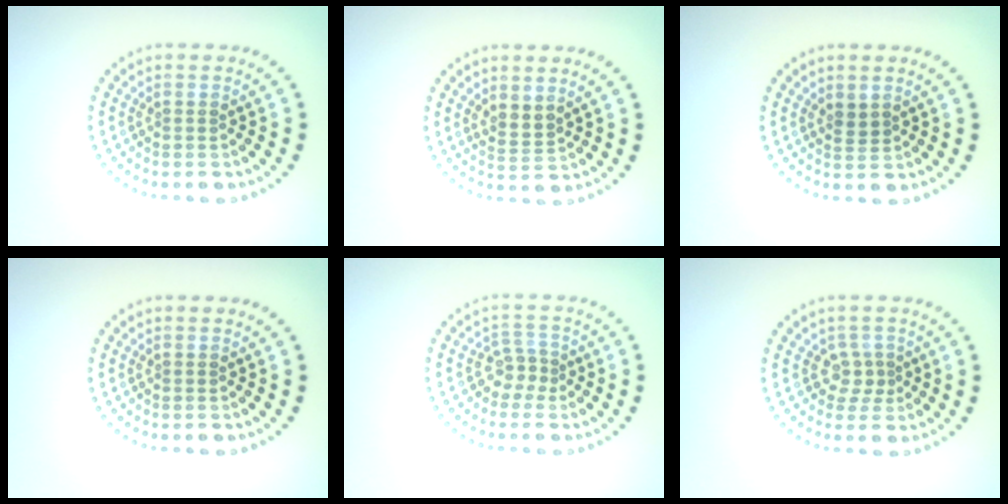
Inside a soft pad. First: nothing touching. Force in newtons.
{"total": 1.8, "press": 1.2, "slide": 1.2}
{"total": 1.1, "press": 1.0, "slide": 0.6}
{"total": 0.0}
{"total": 1.9, "press": 1.3, "slide": 1.4}
{"total": 1.8, "press": 1.3, "slide": 1.2}